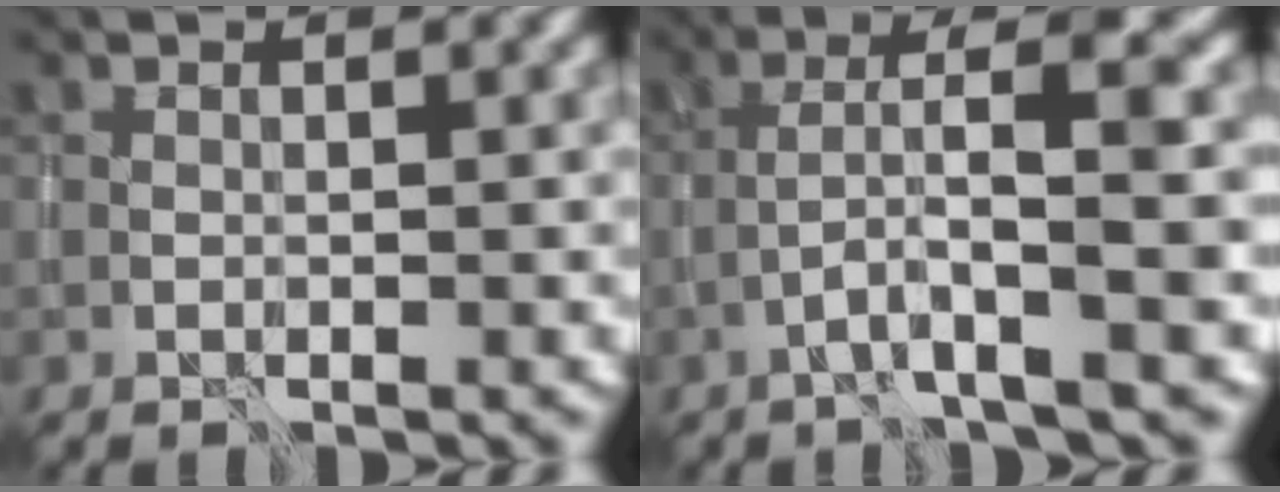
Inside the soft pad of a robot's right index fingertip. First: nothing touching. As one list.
[{"total": 5.4, "force": [-0.9, 0.5, 5.3], "torque": [-0.089, 0.021, -0.023]}]